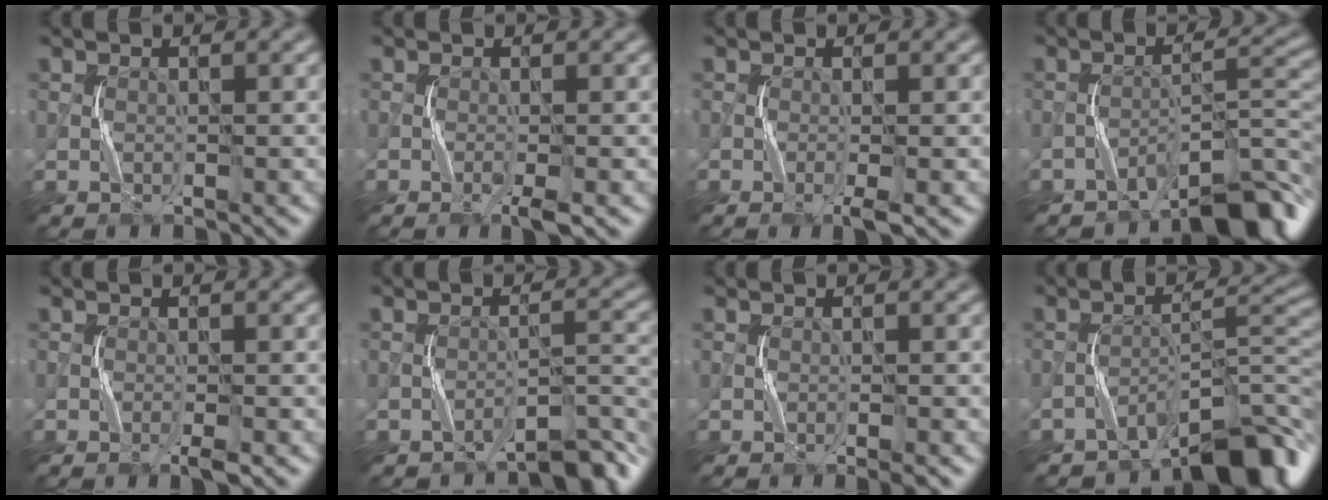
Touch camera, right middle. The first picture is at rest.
{"total": 1.4, "force": [-0.8, -0.2, 1.1], "torque": [-0.024, 0.000, -0.018]}
{"total": 1.2, "force": [-0.7, -0.2, 1.0], "torque": [-0.024, -0.002, -0.014]}
{"total": 5.7, "force": [-4.7, 1.2, 3.0], "torque": [-0.031, 0.018, -0.075]}
{"total": 1.0, "force": [-0.7, -0.2, 0.8], "torque": [-0.017, 0.000, -0.014]}
{"total": 3.9, "force": [-3.5, 0.5, 1.5], "torque": [-0.016, 0.014, -0.059]}
{"total": 0.8, "force": [-0.5, -0.1, 0.6], "torque": [-0.009, -0.001, -0.011]}
{"total": 7.1, "force": [-5.7, 1.8, 3.8], "torque": [-0.036, 0.015, -0.097]}